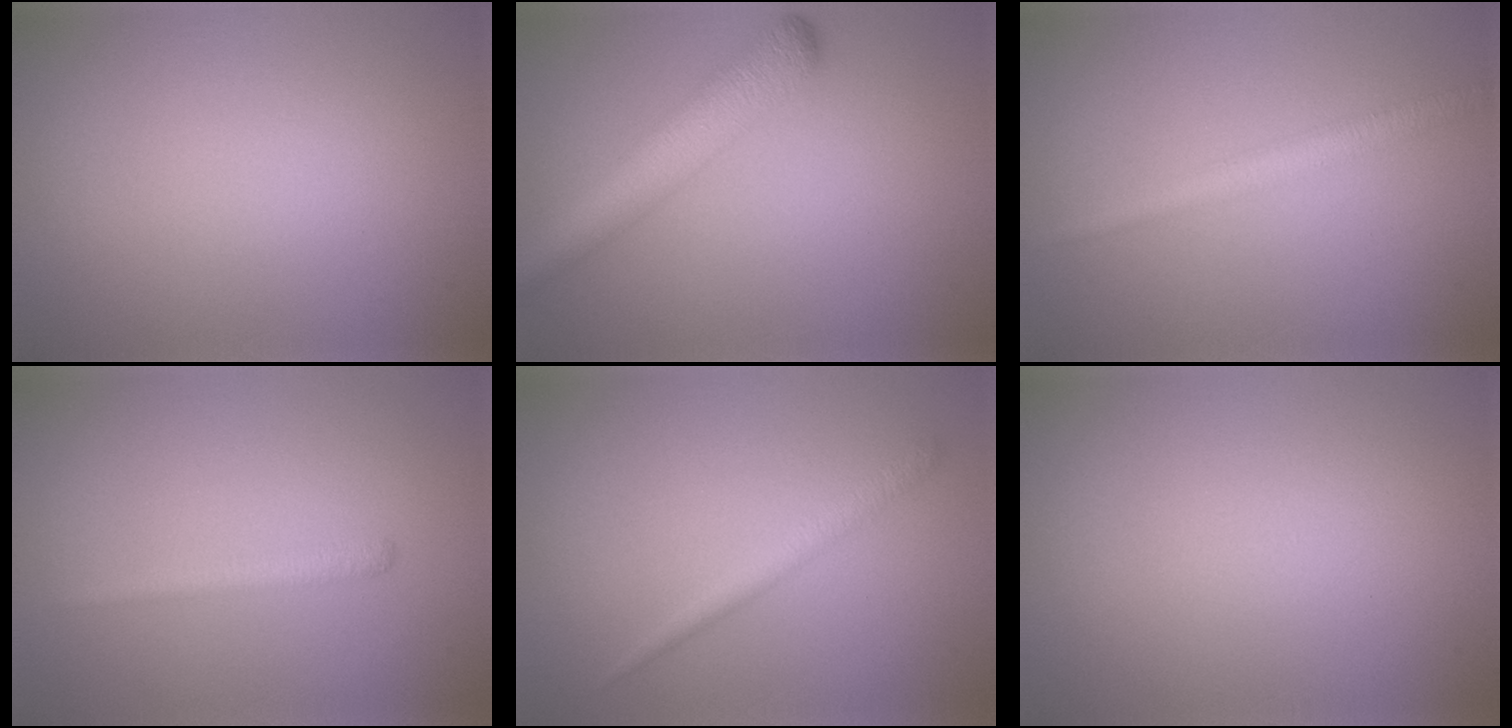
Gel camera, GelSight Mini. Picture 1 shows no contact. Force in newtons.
{"total": 4.7, "press": 4.7, "slide": 0.2}
{"total": 2.3, "press": 2.3, "slide": 0.1}
{"total": 1.3, "press": 1.3, "slide": 0.1}
{"total": 1.6, "press": 1.6, "slide": 0.2}
{"total": 0.0}